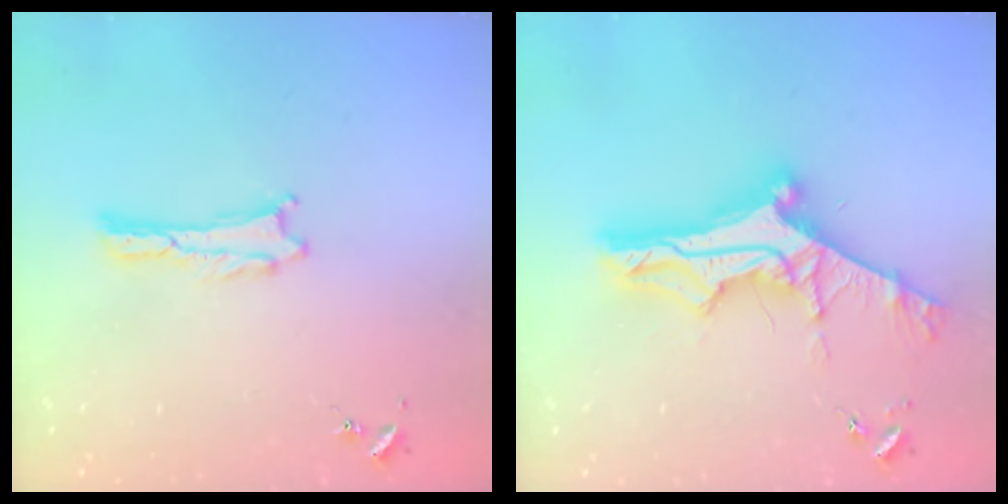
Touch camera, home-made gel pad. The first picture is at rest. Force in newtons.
{"total": 13.2, "press": 13.1, "slide": 1.4}